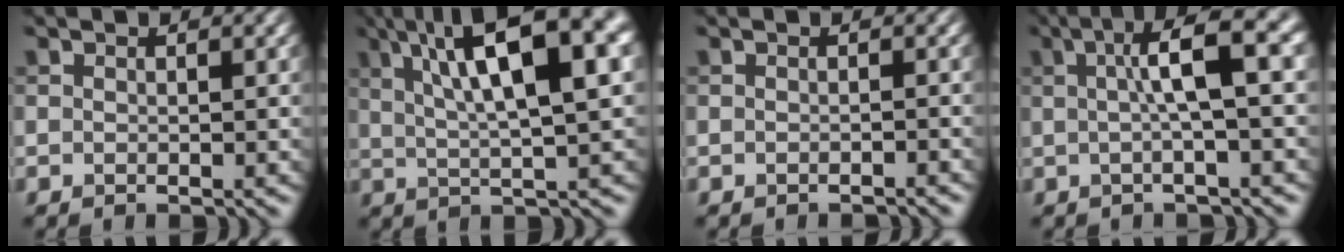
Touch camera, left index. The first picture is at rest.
{"total": 13.0, "force": [5.3, 3.4, 11.4], "torque": [-0.158, 0.023, 0.079]}
{"total": 0.9, "force": [-0.9, 0.0, 0.2], "torque": [0.000, 0.002, -0.016]}
{"total": 6.9, "force": [1.4, 1.4, 6.6], "torque": [-0.092, 0.021, 0.013]}